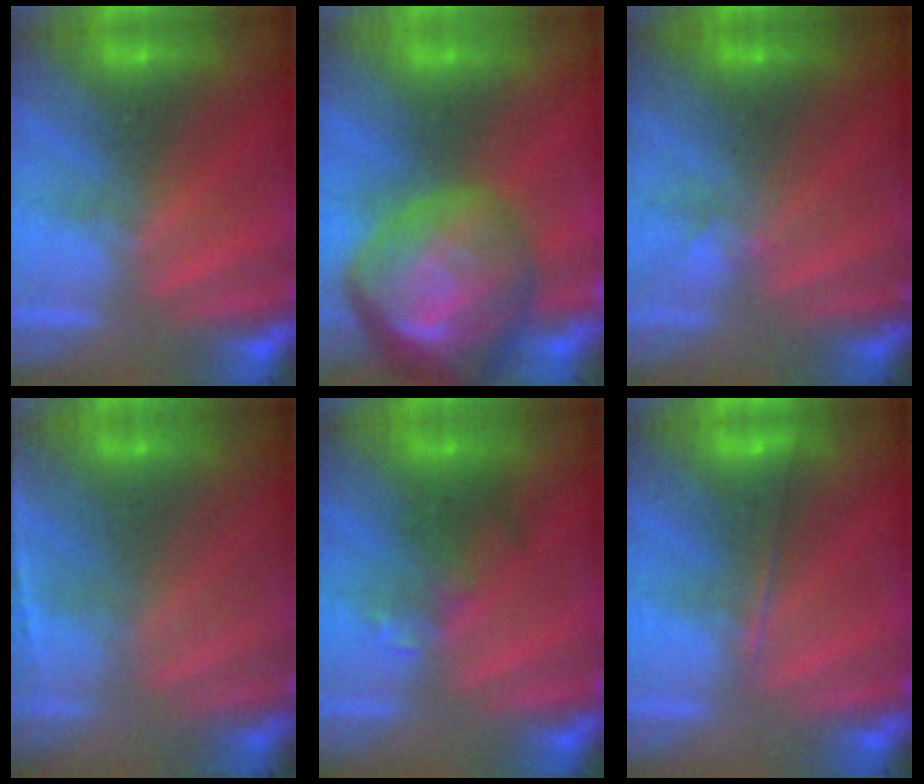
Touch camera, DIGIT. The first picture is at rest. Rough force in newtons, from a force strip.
{"total": 7.3}
{"total": 1.8}
{"total": 1.6}
{"total": 2.4}
{"total": 1.8}